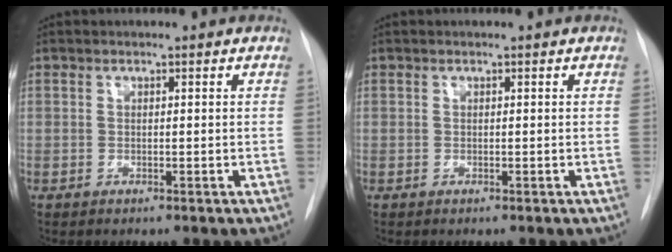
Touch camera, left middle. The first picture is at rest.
{"total": 0.0}